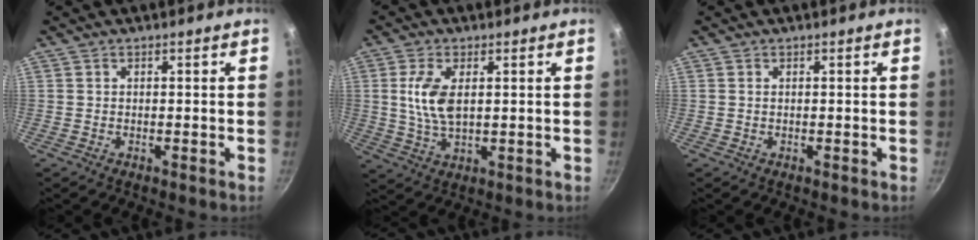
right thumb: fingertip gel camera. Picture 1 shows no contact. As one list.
[{"total": 8.1, "force": [1.4, 4.2, 6.8], "torque": [-0.134, -0.004, 0.029]}, {"total": 0.0}]